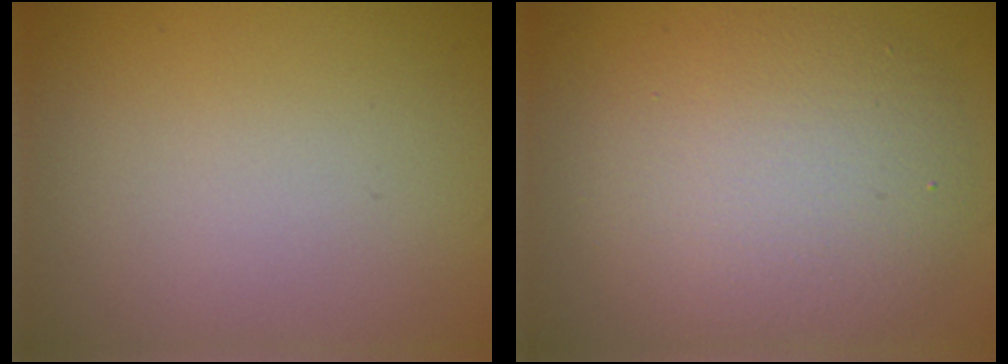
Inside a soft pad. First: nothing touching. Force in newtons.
{"total": 6.6, "press": 6.6, "slide": 0.4}